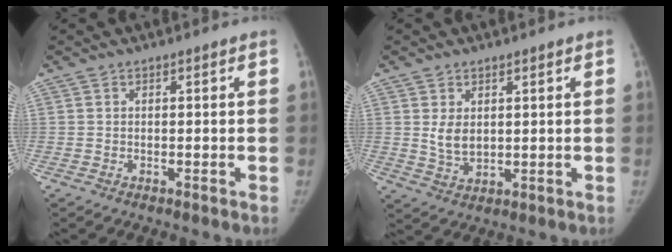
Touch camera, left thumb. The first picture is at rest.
{"total": 4.6, "force": [1.3, 3.1, 3.1], "torque": [-0.045, -0.016, 0.033]}